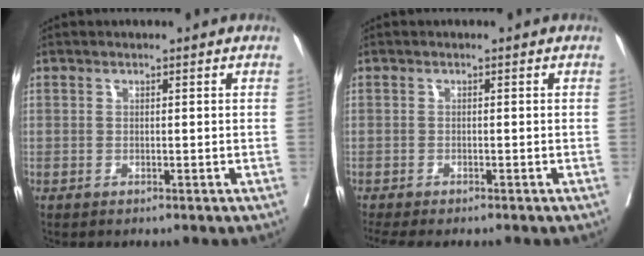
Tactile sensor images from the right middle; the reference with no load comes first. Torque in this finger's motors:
{"motor_torque": [0.43, -0.41, 0.04, 0.03]}